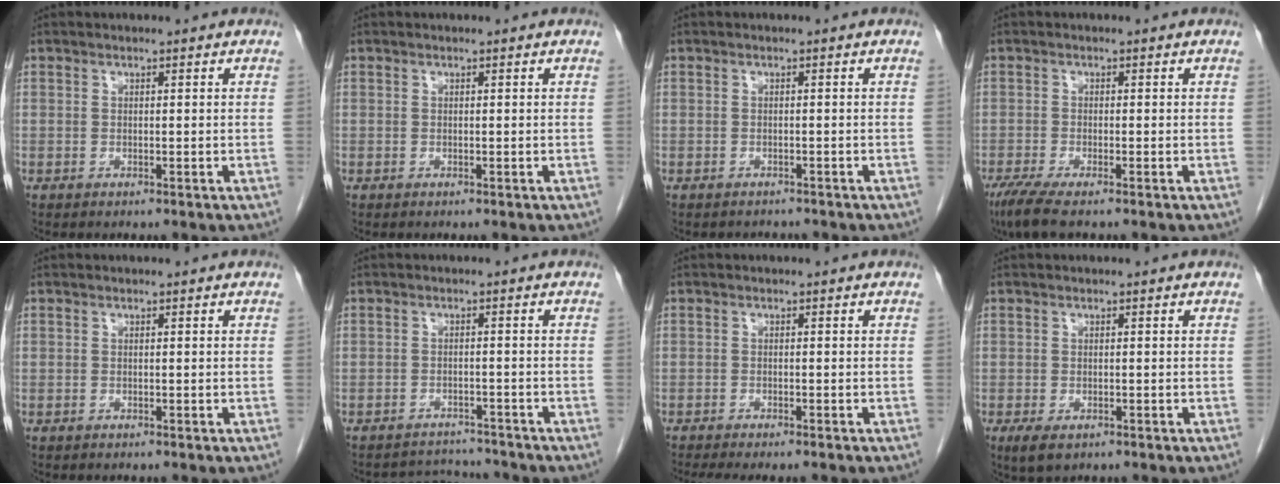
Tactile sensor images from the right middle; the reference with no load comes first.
{"total": 0.0}
{"total": 1.8, "force": [-1.7, 0.7, -0.3], "torque": [-0.001, -0.002, -0.026]}
{"total": 4.7, "force": [-3.3, 0.5, 3.2], "torque": [-0.065, -0.015, -0.062]}
{"total": 0.0}
{"total": 4.7, "force": [-4.5, 0.3, -1.1], "torque": [0.014, 0.008, -0.068]}
{"total": 7.9, "force": [-6.7, 1.3, 3.9], "torque": [-0.052, -0.009, -0.096]}
{"total": 2.8, "force": [-1.5, 1.3, 1.9], "torque": [-0.041, -0.007, -0.019]}